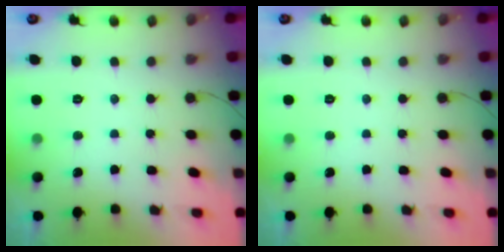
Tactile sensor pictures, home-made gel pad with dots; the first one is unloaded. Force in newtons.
{"total": 0.0}